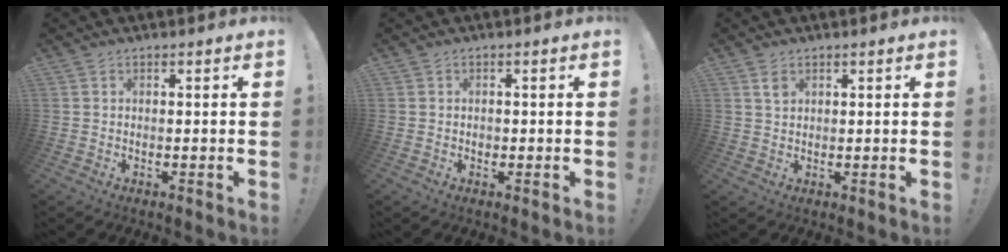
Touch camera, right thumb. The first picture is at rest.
{"total": 0.8, "force": [-0.4, 0.6, 0.3], "torque": [-0.006, 0.004, -0.007]}
{"total": 3.0, "force": [1.8, 2.1, 1.3], "torque": [-0.010, -0.009, 0.030]}